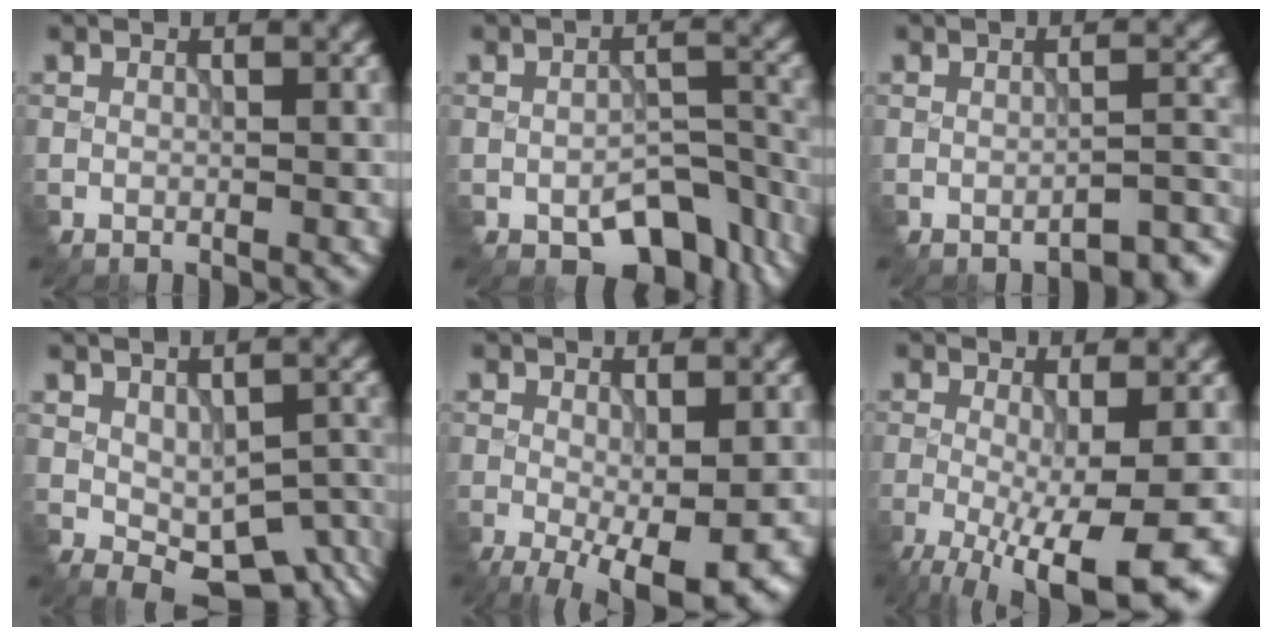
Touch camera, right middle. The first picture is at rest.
{"total": 6.1, "force": [-3.8, 3.3, 3.4], "torque": [-0.044, -0.013, -0.047]}
{"total": 3.3, "force": [-3.0, 0.5, 1.3], "torque": [-0.013, 0.004, -0.042]}
{"total": 5.9, "force": [-1.5, 3.4, 4.6], "torque": [-0.071, -0.022, -0.004]}
{"total": 7.1, "force": [-2.6, 2.1, 6.2], "torque": [-0.106, -0.021, -0.030]}
{"total": 9.9, "force": [-4.4, 2.5, 8.5], "torque": [-0.152, -0.024, -0.069]}